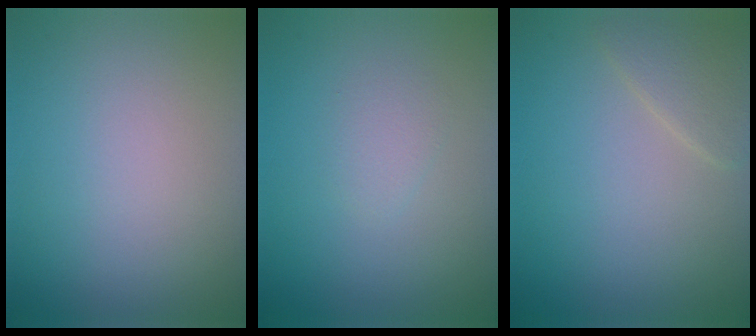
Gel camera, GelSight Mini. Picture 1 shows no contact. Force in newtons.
{"total": 1.1, "press": 1.1, "slide": 0.1}
{"total": 2.1, "press": 2.1, "slide": 0.1}